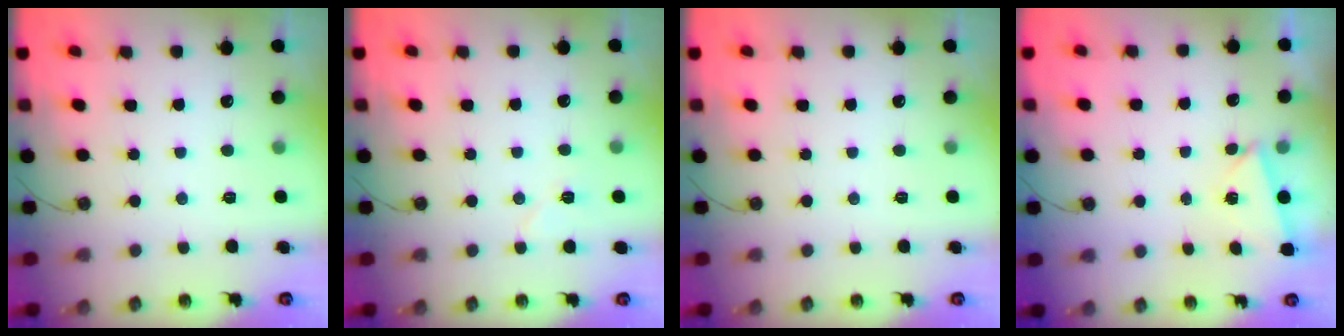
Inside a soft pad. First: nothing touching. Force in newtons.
{"total": 5.2, "press": 4.9, "slide": 1.7}
{"total": 0.0}
{"total": 2.8, "press": 1.5, "slide": 2.3}